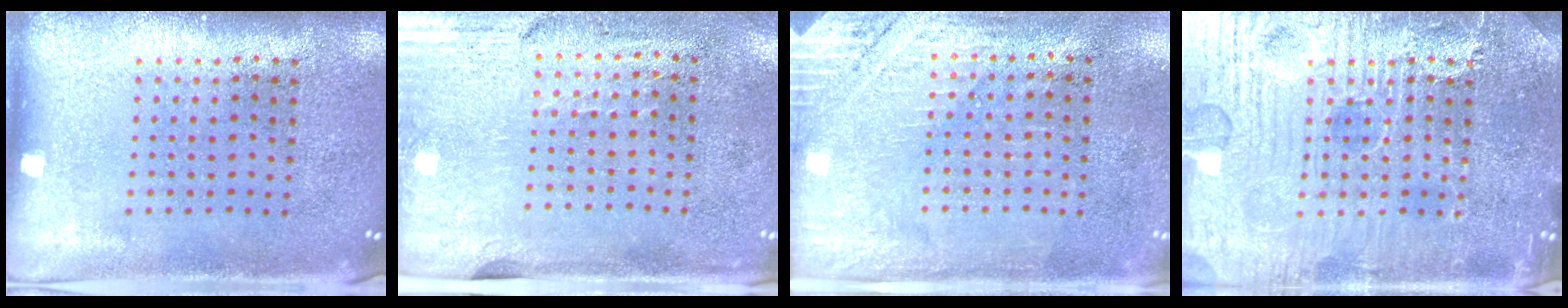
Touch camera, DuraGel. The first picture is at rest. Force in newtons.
{"total": 2.9, "press": 2.5, "slide": 1.5}
{"total": 2.7, "press": 2.5, "slide": 1.1}
{"total": 5.2, "press": 5.1, "slide": 0.6}